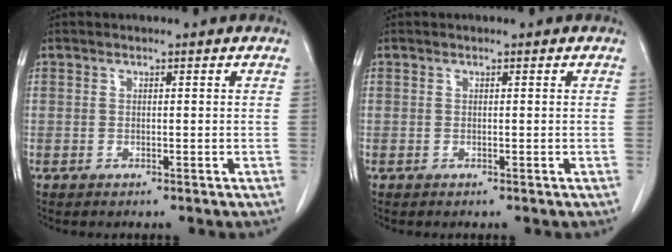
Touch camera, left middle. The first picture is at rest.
{"total": 0.0}